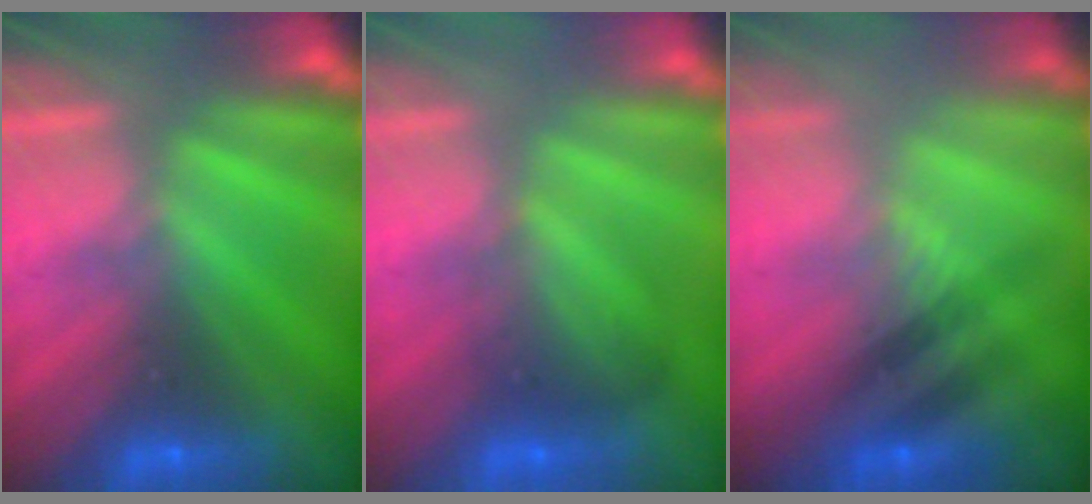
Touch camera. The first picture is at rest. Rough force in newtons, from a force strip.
{"total": 1.8}
{"total": 2.3}